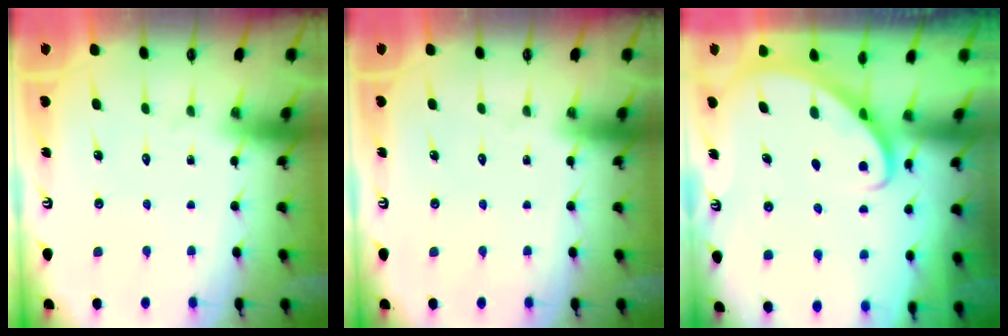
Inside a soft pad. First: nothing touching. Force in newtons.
{"total": 0.0}
{"total": 2.7, "press": 2.7, "slide": 0.2}